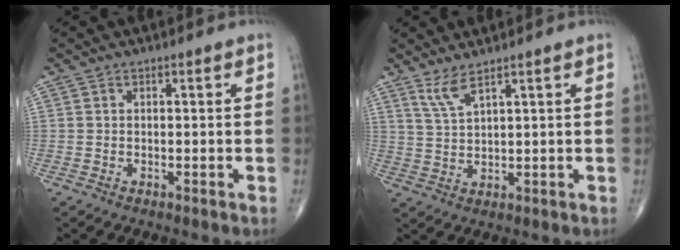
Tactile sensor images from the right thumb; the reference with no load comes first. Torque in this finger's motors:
{"motor_torque": [-0.45, 0.47, 0.48, 0.29, 0.03]}